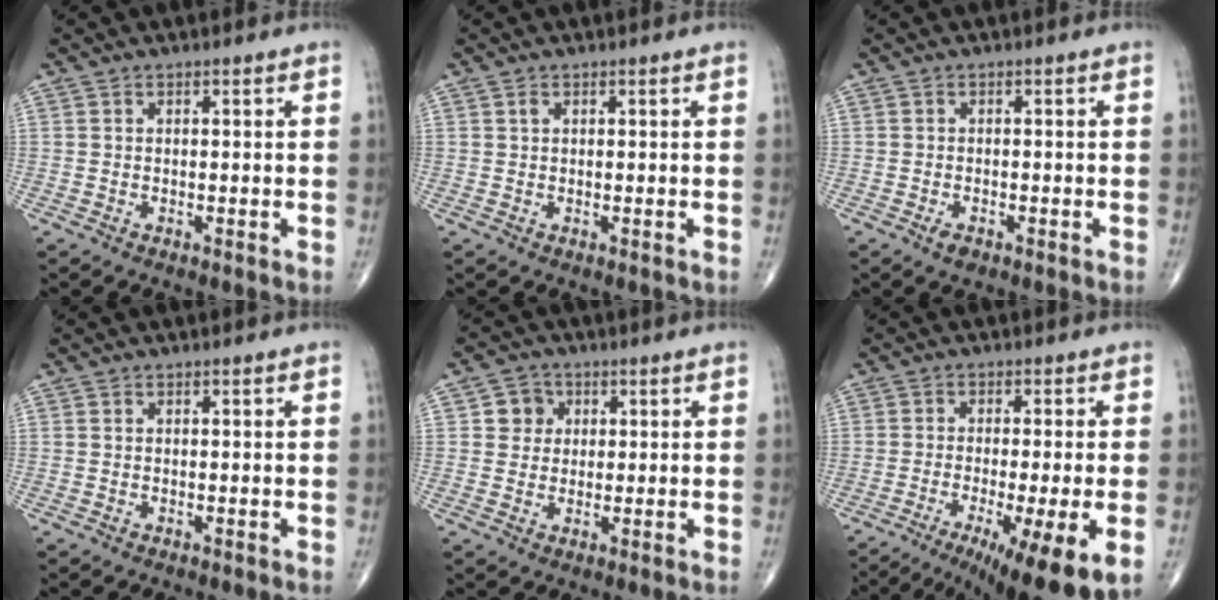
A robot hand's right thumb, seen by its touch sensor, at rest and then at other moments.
{"total": 0.7, "force": [0.4, 0.5, 0.4], "torque": [-0.008, 0.001, 0.007]}
{"total": 1.7, "force": [-1.0, 0.9, 1.1], "torque": [-0.019, 0.001, -0.015]}
{"total": 0.0}
{"total": 4.4, "force": [1.1, 4.1, 1.1], "torque": [0.010, 0.002, 0.012]}
{"total": 14.5, "force": [-6.9, 2.0, 12.6], "torque": [-0.162, -0.014, -0.104]}